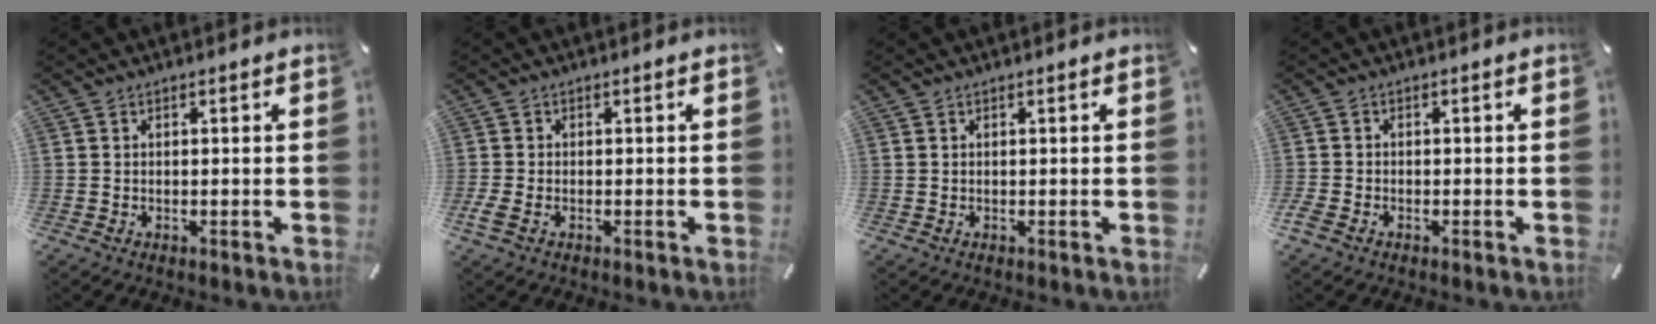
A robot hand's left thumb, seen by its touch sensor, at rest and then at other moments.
{"total": 1.8, "force": [-1.0, 1.0, 1.2], "torque": [-0.029, -0.003, -0.017]}
{"total": 0.0}
{"total": 1.7, "force": [-1.2, 1.0, 0.7], "torque": [-0.011, 0.004, -0.023]}